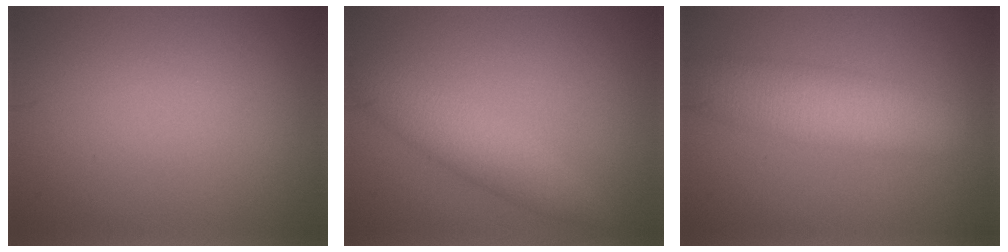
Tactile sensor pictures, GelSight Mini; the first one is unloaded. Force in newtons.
{"total": 3.5, "press": 3.5, "slide": 0.1}
{"total": 5.6, "press": 5.6, "slide": 0.2}